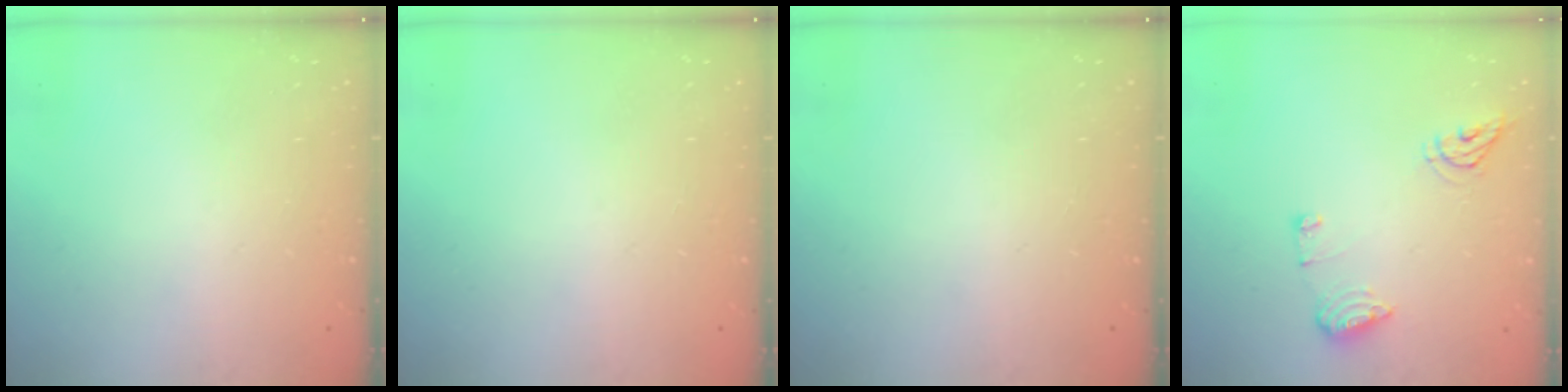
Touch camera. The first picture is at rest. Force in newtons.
{"total": 0.0}
{"total": 0.0}
{"total": 8.6, "press": 8.5, "slide": 0.1}